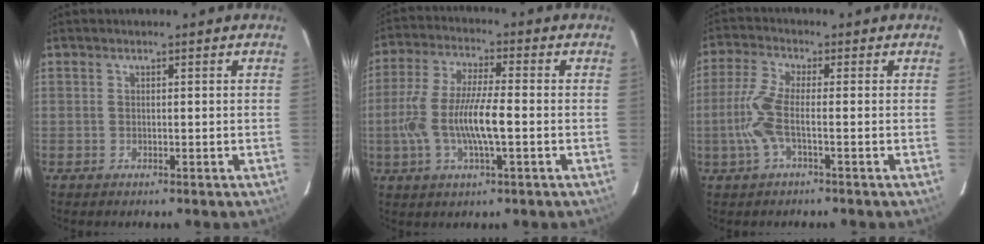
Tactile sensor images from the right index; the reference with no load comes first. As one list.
[{"total": 12.0, "force": [-2.4, 2.6, 11.4], "torque": [-0.233, -0.004, -0.046]}, {"total": 6.8, "force": [-1.8, 1.0, 6.5], "torque": [-0.152, -0.001, -0.035]}]